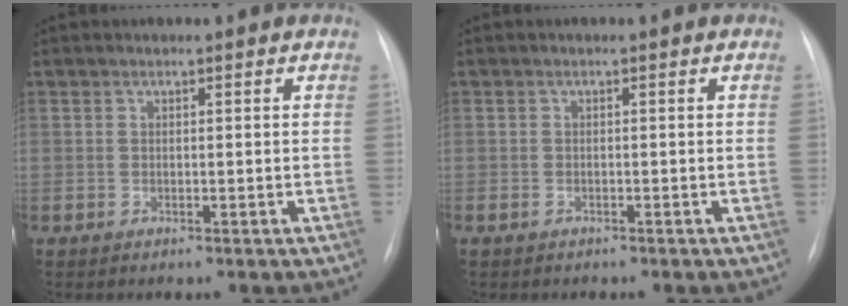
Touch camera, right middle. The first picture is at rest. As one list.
[{"total": 0.7, "force": [-0.6, 0.4, 0.1], "torque": [-0.010, -0.001, -0.008]}]